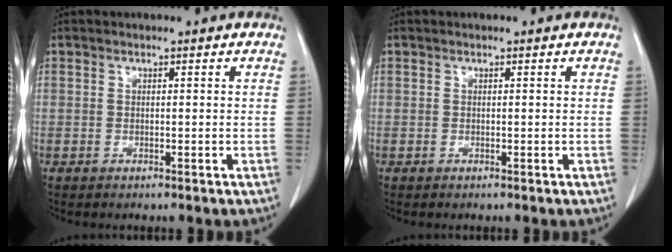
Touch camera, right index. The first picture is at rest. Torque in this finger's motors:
{"motor_torque": [0.12, -0.09, -0.02, 0.01]}